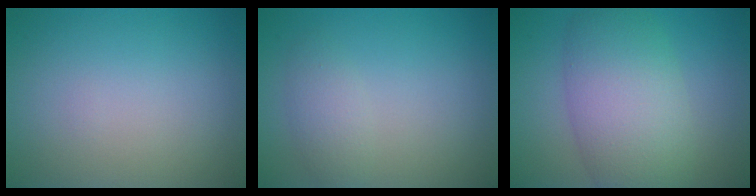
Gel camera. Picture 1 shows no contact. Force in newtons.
{"total": 1.9, "press": 1.9, "slide": 0.1}
{"total": 8.0, "press": 8.0, "slide": 0.4}